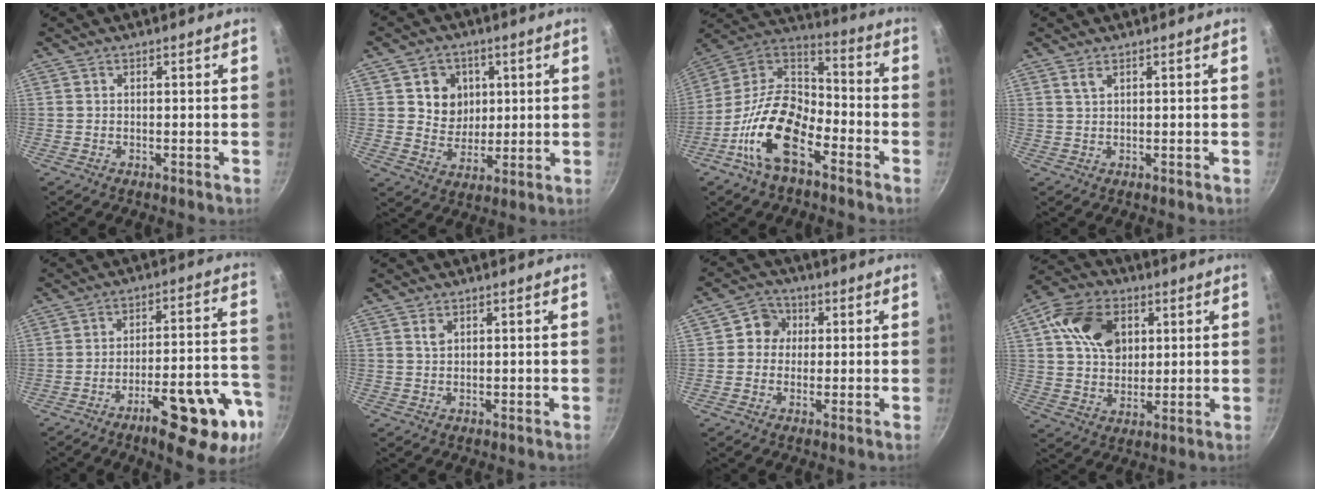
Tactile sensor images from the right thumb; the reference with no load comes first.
{"total": 8.3, "force": [2.3, 7.4, 2.8], "torque": [-0.005, -0.016, 0.042]}
{"total": 17.8, "force": [-8.6, 9.3, 12.5], "torque": [-0.216, 0.068, -0.186]}
{"total": 1.5, "force": [0.8, 0.5, 1.1], "torque": [-0.024, -0.001, 0.019]}
{"total": 18.2, "force": [-9.5, 5.1, 14.6], "torque": [-0.163, 0.056, -0.132]}
{"total": 1.5, "force": [0.8, 0.9, 0.9], "torque": [-0.015, -0.003, 0.016]}
{"total": 5.2, "force": [0.7, 4.9, 1.6], "torque": [0.013, 0.005, 0.001]}
{"total": 12.9, "force": [4.2, 9.6, 7.5], "torque": [-0.107, -0.003, 0.068]}